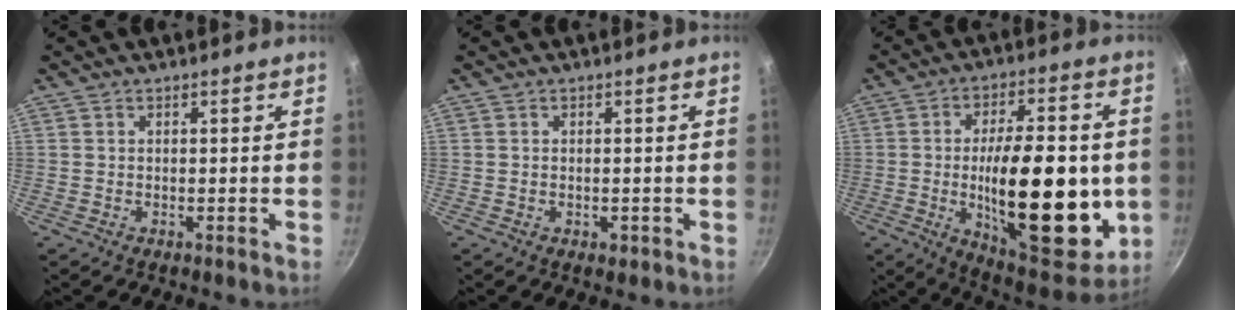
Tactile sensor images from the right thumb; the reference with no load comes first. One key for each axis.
{"total": 1.3, "fx": -0.4, "fy": 0.8, "fz": 0.9, "tx": -0.012, "ty": 0.000, "tz": -0.005}
{"total": 26.8, "fx": -2.8, "fy": 11.3, "fz": 24.2, "tx": -0.334, "ty": -0.006, "tz": -0.034}